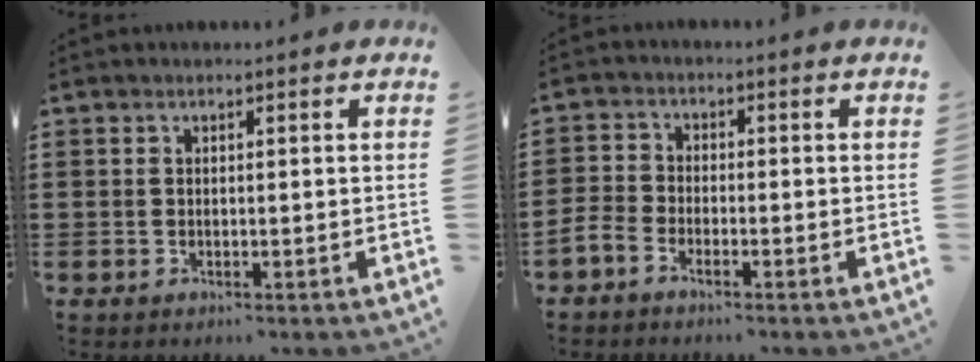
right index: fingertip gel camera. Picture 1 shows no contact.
{"total": 2.3, "force": [-2.0, 0.7, 0.8], "torque": [-0.033, 0.000, -0.045]}